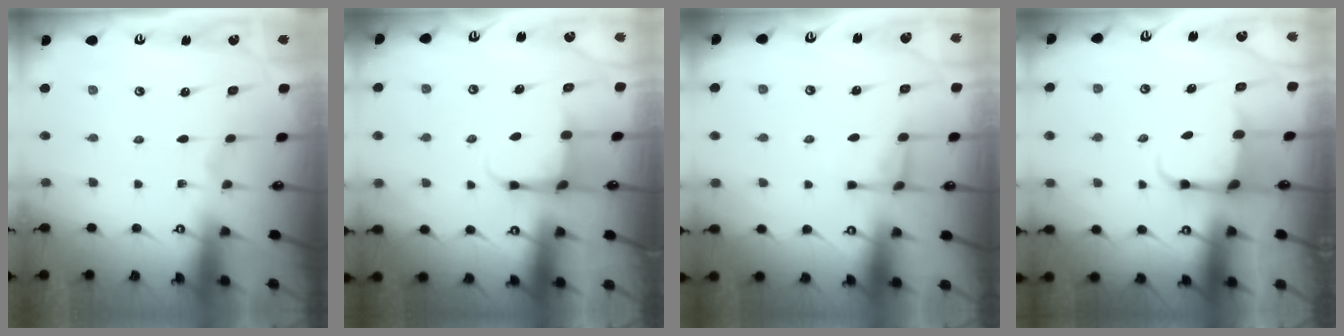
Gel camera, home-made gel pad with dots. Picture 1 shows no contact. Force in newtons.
{"total": 5.0, "press": 4.9, "slide": 0.7}
{"total": 5.4, "press": 5.4, "slide": 0.6}
{"total": 3.9, "press": 3.7, "slide": 1.2}